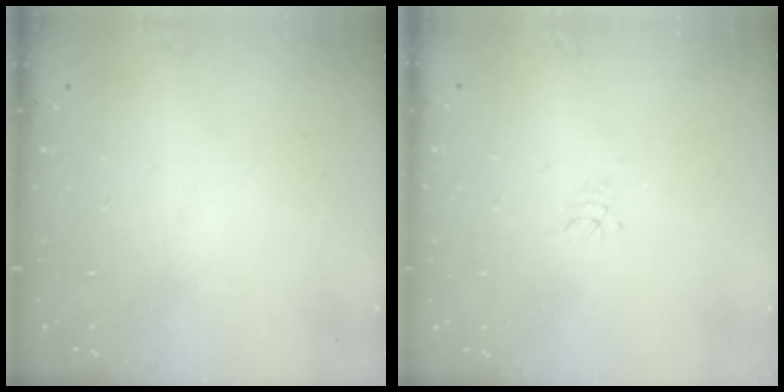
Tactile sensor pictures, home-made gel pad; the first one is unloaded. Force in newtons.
{"total": 4.1, "press": 4.1, "slide": 0.5}